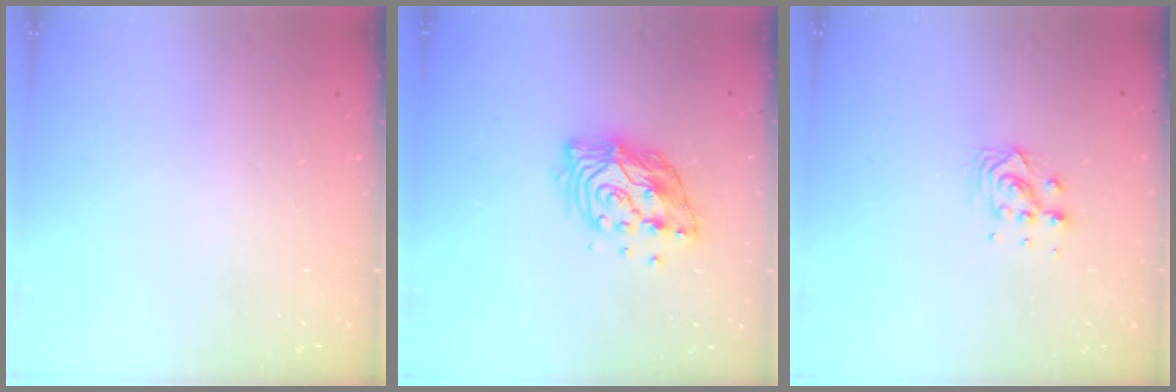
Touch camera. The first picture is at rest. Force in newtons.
{"total": 12.1, "press": 12.0, "slide": 0.9}
{"total": 6.9, "press": 6.9, "slide": 0.4}